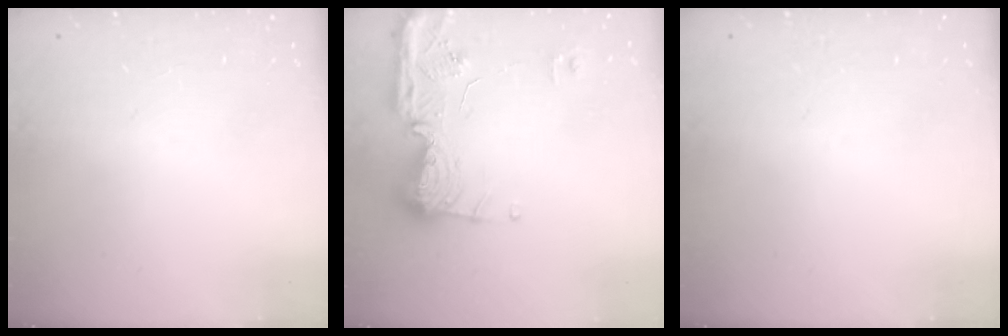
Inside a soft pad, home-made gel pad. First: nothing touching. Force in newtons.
{"total": 15.0, "press": 14.9, "slide": 0.8}
{"total": 0.0}